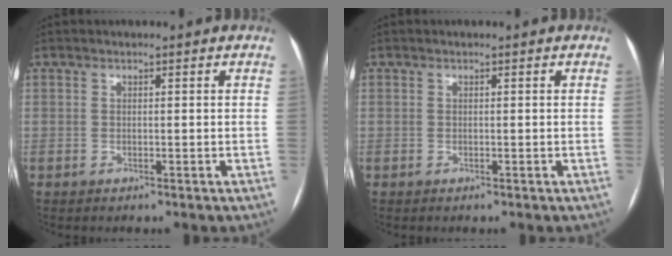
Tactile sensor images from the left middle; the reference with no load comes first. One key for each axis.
{"total": 0.0}